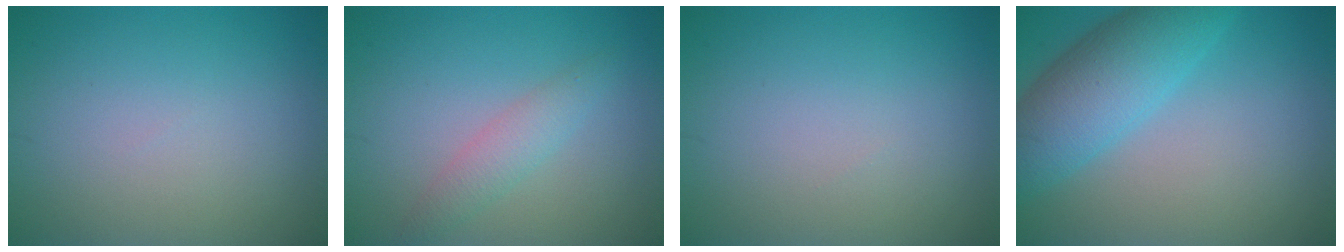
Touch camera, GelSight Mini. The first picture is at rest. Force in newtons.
{"total": 2.1, "press": 2.1, "slide": 0.1}
{"total": 0.0}
{"total": 6.7, "press": 6.6, "slide": 0.2}